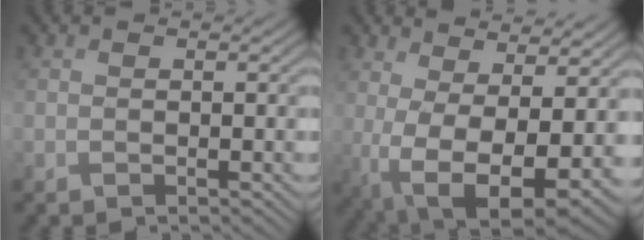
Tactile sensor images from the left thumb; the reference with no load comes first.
{"total": 11.9, "force": [0.5, 5.7, 10.4], "torque": [-0.201, -0.022, 0.037]}